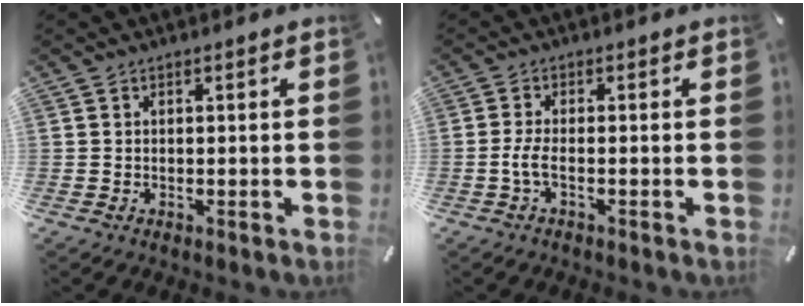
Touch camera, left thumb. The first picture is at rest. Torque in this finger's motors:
{"motor_torque": [-0.13, -0.20, 0.30, 0.22, -0.03]}